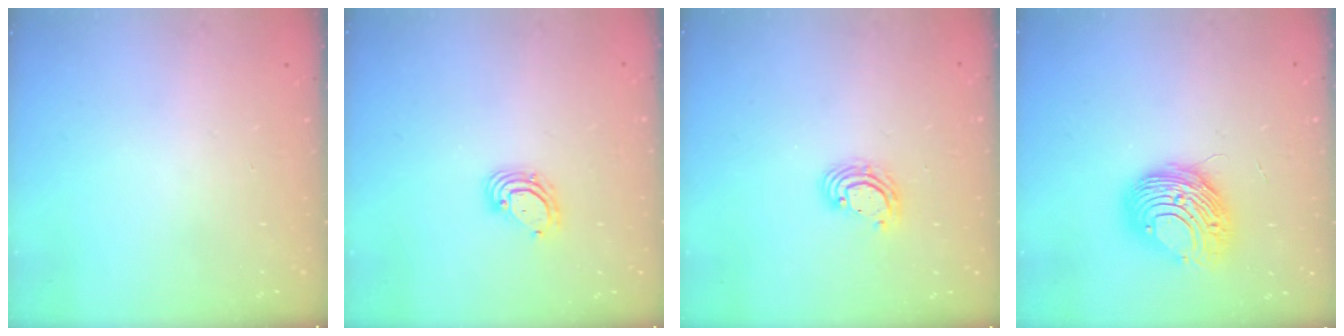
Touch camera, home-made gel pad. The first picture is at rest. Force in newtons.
{"total": 5.2, "press": 5.2, "slide": 0.6}
{"total": 5.1, "press": 5.1, "slide": 0.3}
{"total": 10.5, "press": 10.5, "slide": 1.3}